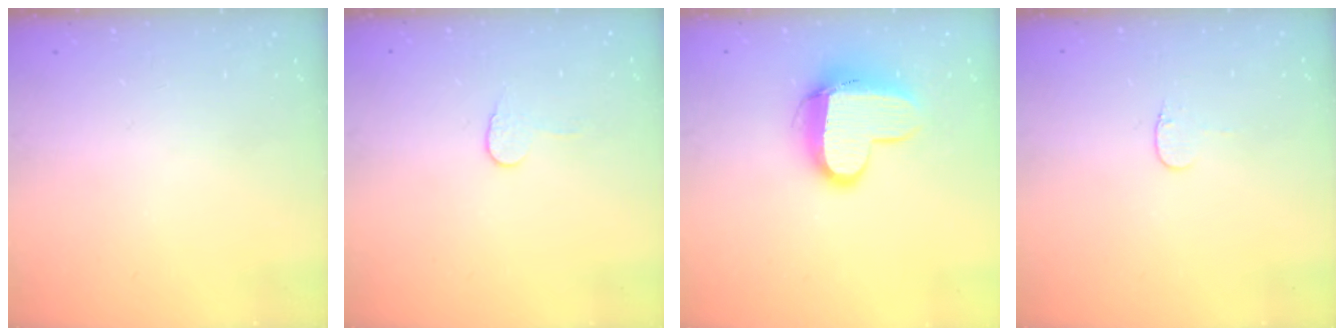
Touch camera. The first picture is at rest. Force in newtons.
{"total": 5.3, "press": 5.3, "slide": 0.5}
{"total": 11.4, "press": 11.4, "slide": 1.1}
{"total": 3.4, "press": 3.3, "slide": 0.4}